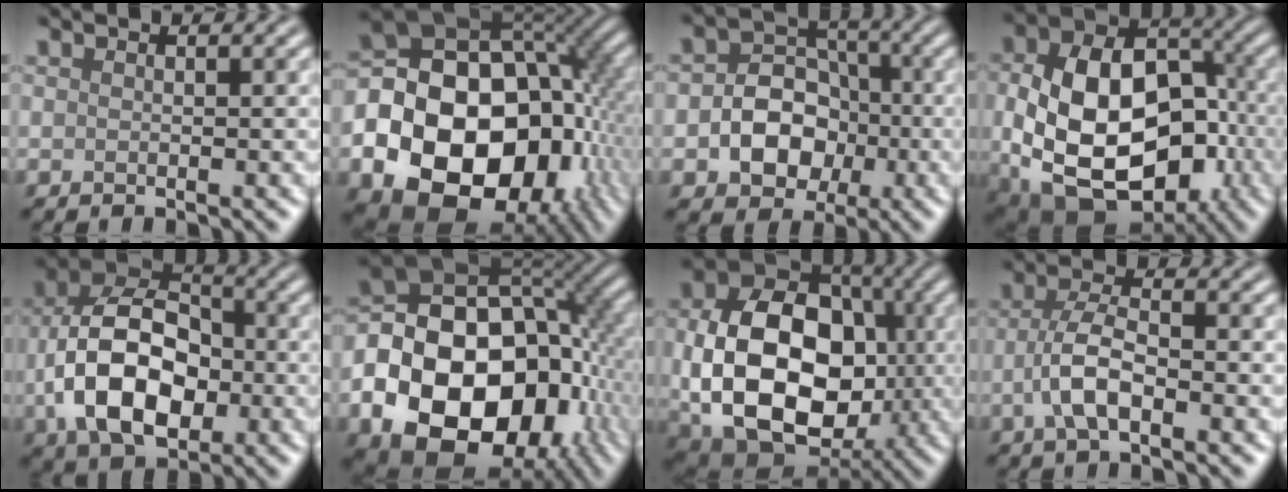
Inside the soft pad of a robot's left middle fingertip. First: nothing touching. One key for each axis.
{"total": 22.1, "fx": -5.7, "fy": 17.1, "fz": 12.7, "tx": -0.220, "ty": -0.036, "tz": -0.097}
{"total": 6.4, "fx": -1.5, "fy": 5.0, "fz": 3.6, "tx": -0.037, "ty": 0.000, "tz": -0.037}
{"total": 15.4, "fx": -2.5, "fy": 10.6, "fz": 10.9, "tx": -0.203, "ty": -0.040, "tz": -0.029}
{"total": 11.0, "fx": -2.2, "fy": 7.1, "fz": 8.1, "tx": -0.159, "ty": 0.005, "tz": -0.050}
{"total": 19.1, "fx": -5.6, "fy": 13.5, "fz": 12.2, "tx": -0.200, "ty": -0.022, "tz": -0.094}
{"total": 15.1, "fx": -1.5, "fy": 10.8, "fz": 10.4, "tx": -0.192, "ty": -0.019, "tz": -0.024}
{"total": 4.2, "fx": -1.3, "fy": 1.6, "fz": 3.6, "tx": -0.075, "ty": 0.004, "tz": -0.032}